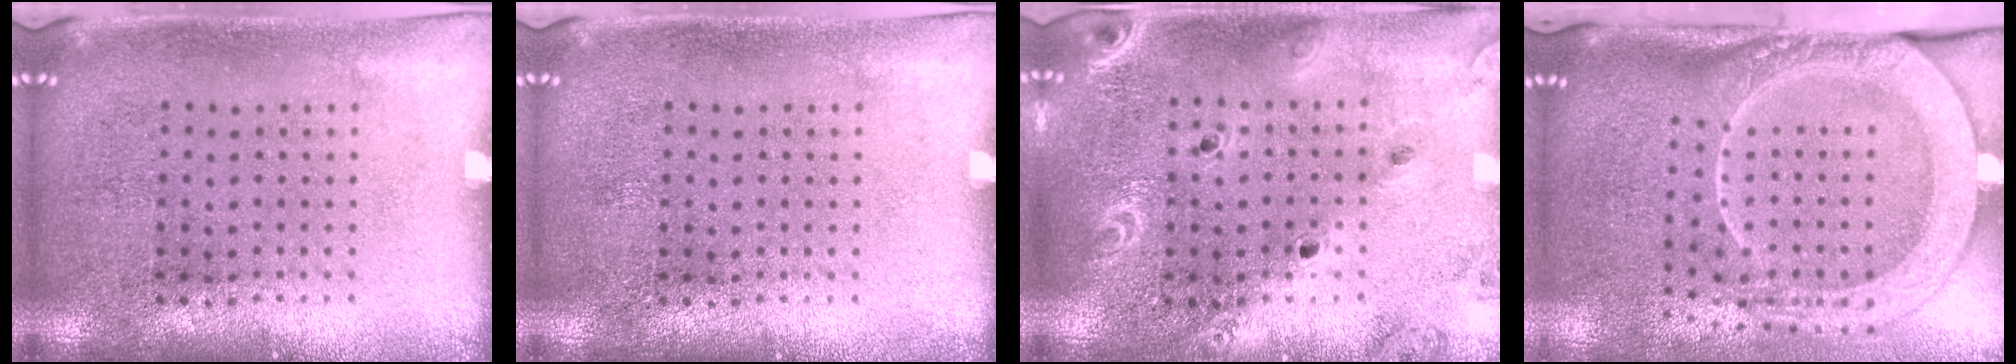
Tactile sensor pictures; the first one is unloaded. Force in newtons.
{"total": 0.0}
{"total": 2.0, "press": 1.9, "slide": 0.7}
{"total": 2.8, "press": 2.1, "slide": 1.8}